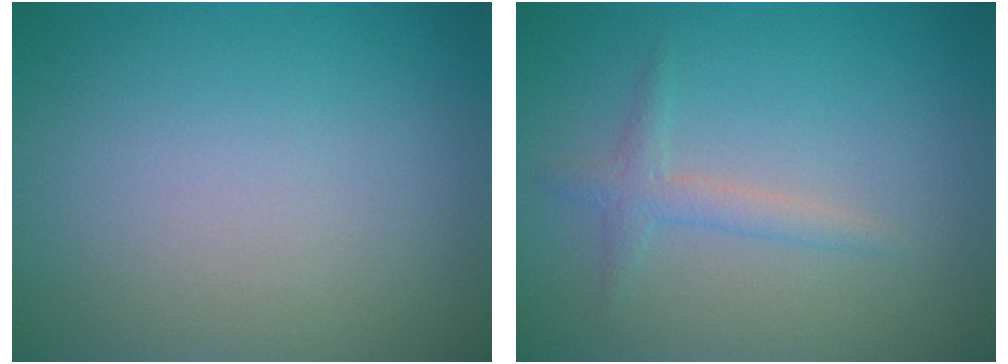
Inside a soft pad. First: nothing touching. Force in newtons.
{"total": 1.7, "press": 1.7, "slide": 0.1}